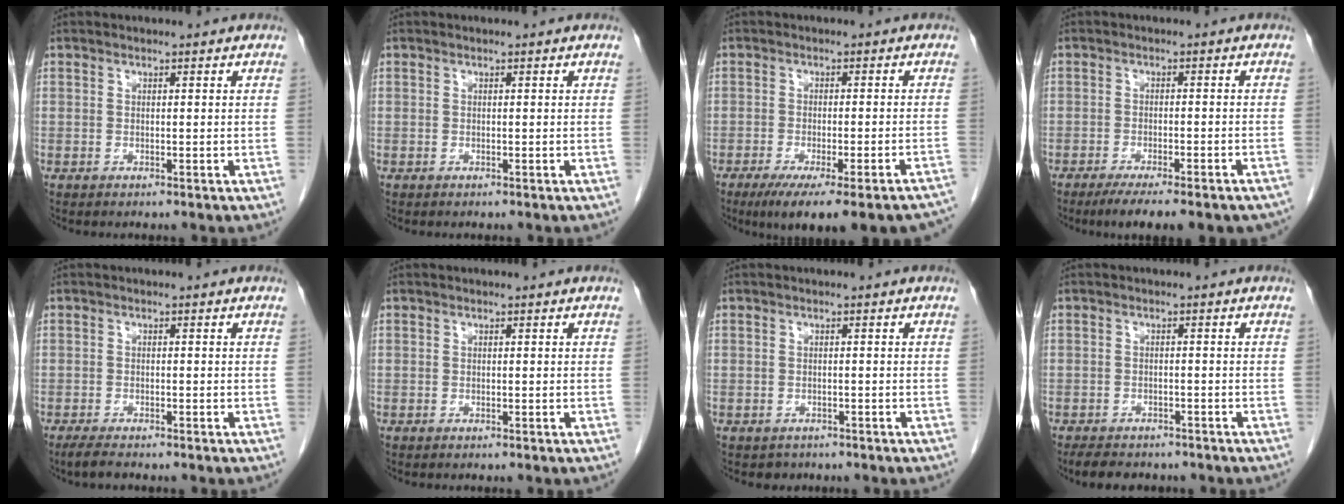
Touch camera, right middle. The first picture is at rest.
{"total": 0.0}
{"total": 17.5, "force": [-14.6, 1.8, 9.4], "torque": [-0.074, -0.014, -0.186]}
{"total": 11.8, "force": [-9.6, 2.1, 6.6], "torque": [-0.080, -0.009, -0.128]}
{"total": 2.0, "force": [-1.7, 0.3, 1.1], "torque": [-0.030, -0.007, -0.031]}
{"total": 0.0}
{"total": 1.6, "force": [-1.2, 1.1, 0.0], "torque": [-0.008, 0.002, -0.017]}
{"total": 5.7, "force": [-4.9, 2.4, 1.8], "torque": [-0.031, -0.003, -0.064]}